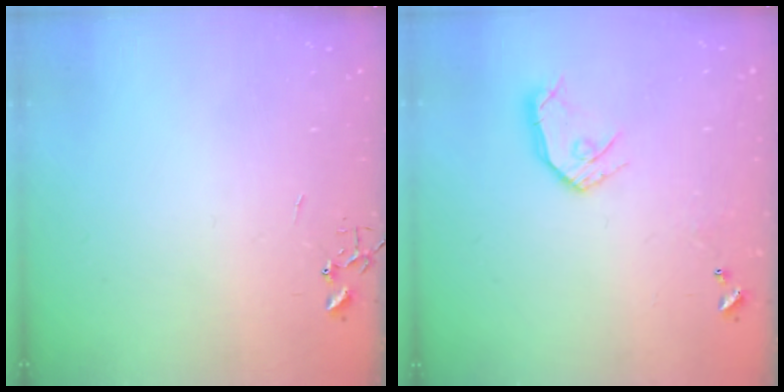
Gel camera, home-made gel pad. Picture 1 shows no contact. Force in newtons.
{"total": 10.7, "press": 10.6, "slide": 1.0}